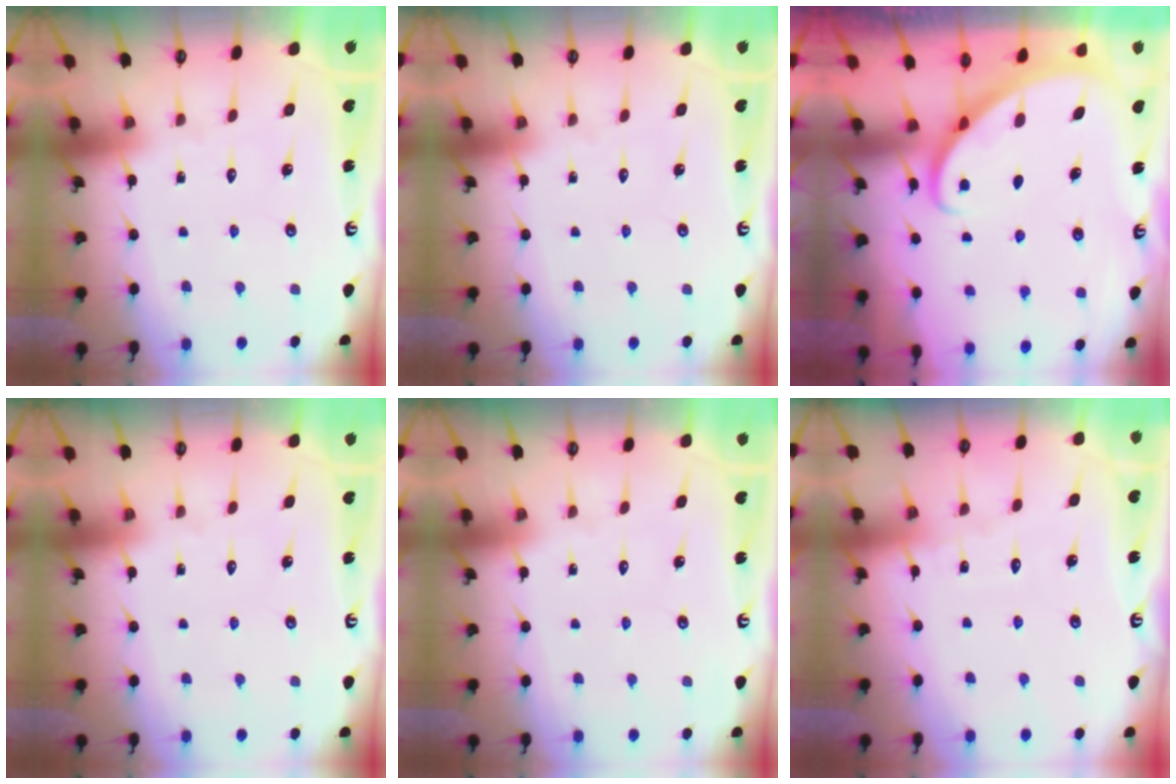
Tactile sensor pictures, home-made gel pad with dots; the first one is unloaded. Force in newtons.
{"total": 0.0}
{"total": 2.8, "press": 2.8, "slide": 0.2}
{"total": 0.0}
{"total": 0.0}
{"total": 3.3, "press": 3.3, "slide": 0.3}